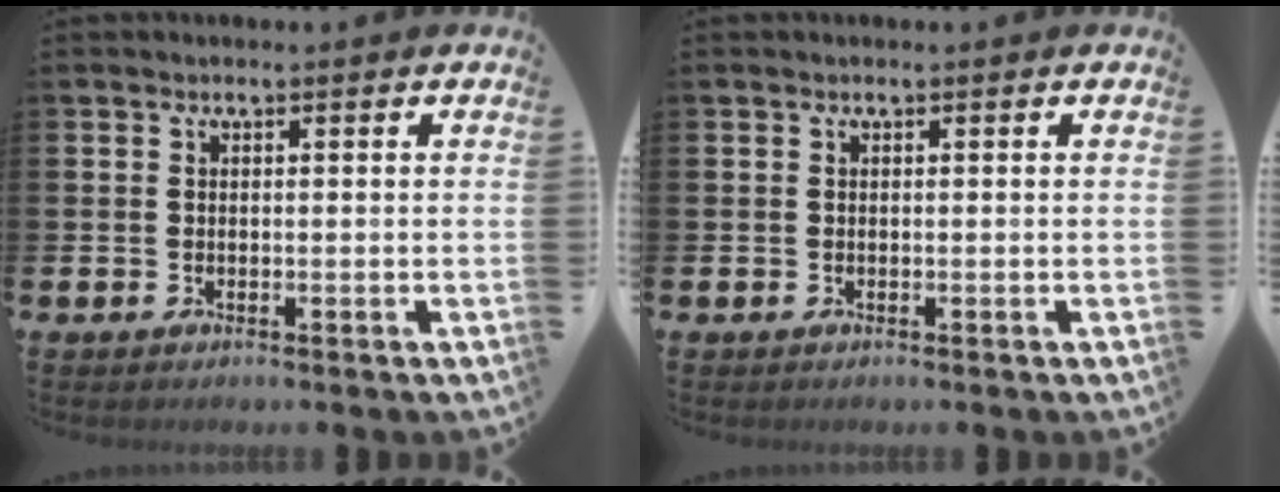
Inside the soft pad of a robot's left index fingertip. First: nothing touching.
{"total": 0.0}